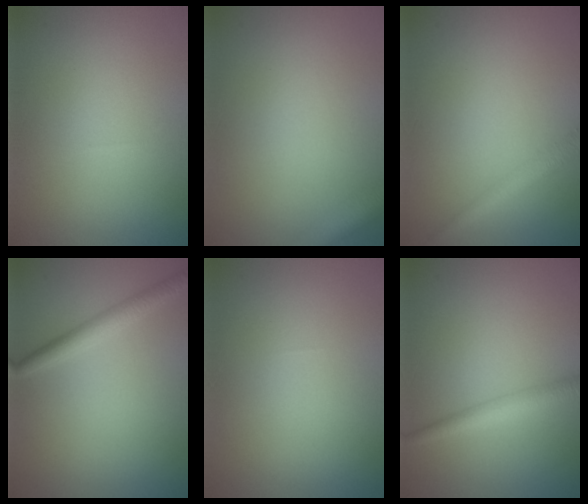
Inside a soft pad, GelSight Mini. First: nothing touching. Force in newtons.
{"total": 2.9, "press": 2.9, "slide": 0.2}
{"total": 2.1, "press": 2.1, "slide": 0.0}
{"total": 2.2, "press": 2.2, "slide": 0.0}
{"total": 0.0}
{"total": 2.4, "press": 2.4, "slide": 0.1}